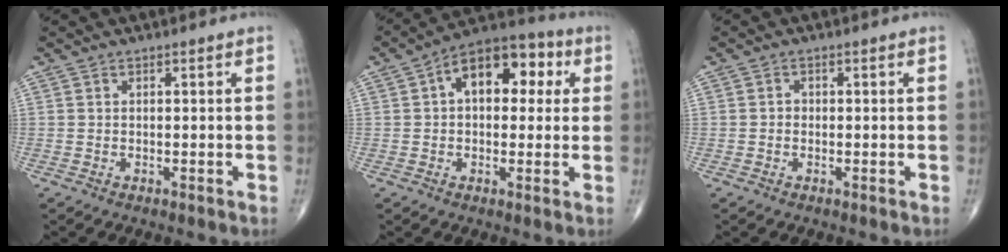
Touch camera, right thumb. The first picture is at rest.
{"total": 10.3, "force": [2.2, 6.4, 7.8], "torque": [-0.077, 0.026, 0.024]}
{"total": 0.9, "force": [-0.2, 0.8, 0.4], "torque": [0.001, 0.004, -0.006]}